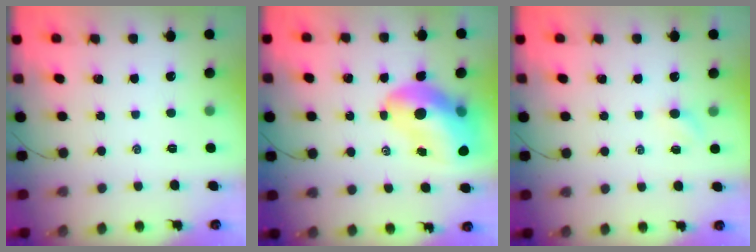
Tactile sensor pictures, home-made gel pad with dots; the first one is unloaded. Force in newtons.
{"total": 15.6, "press": 14.9, "slide": 4.6}
{"total": 2.5, "press": 2.4, "slide": 0.8}